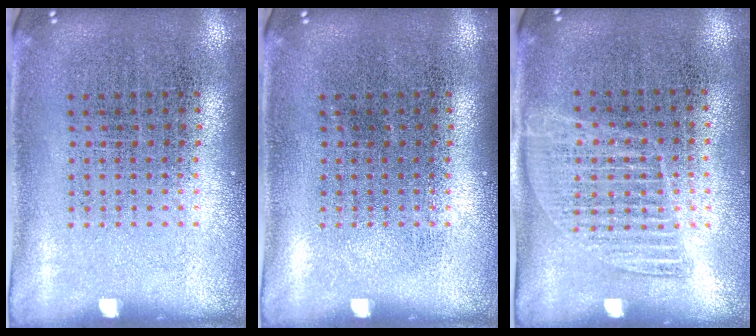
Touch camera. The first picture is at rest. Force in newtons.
{"total": 0.0}
{"total": 1.0, "press": 0.9, "slide": 0.5}